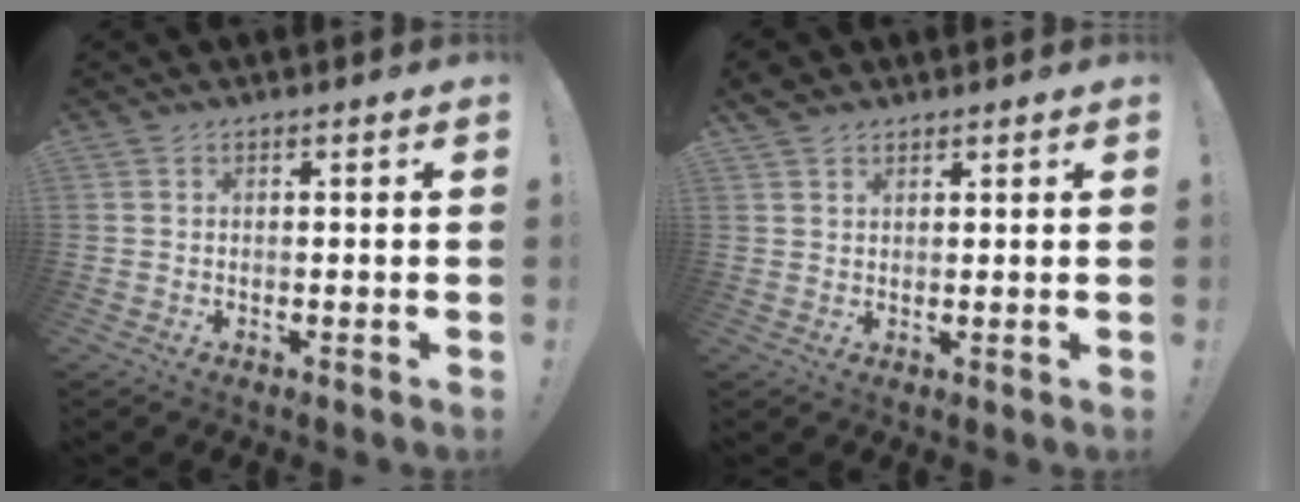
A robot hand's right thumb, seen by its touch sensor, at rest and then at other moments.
{"total": 2.6, "force": [2.1, 1.4, 0.6], "torque": [-0.002, -0.014, 0.038]}